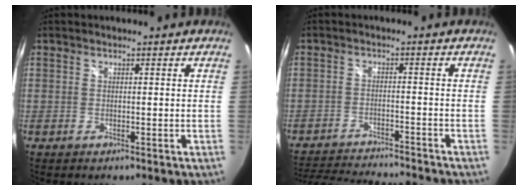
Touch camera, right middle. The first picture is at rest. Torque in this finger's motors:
{"motor_torque": [1.07, -1.07, 0.12, 0.04]}